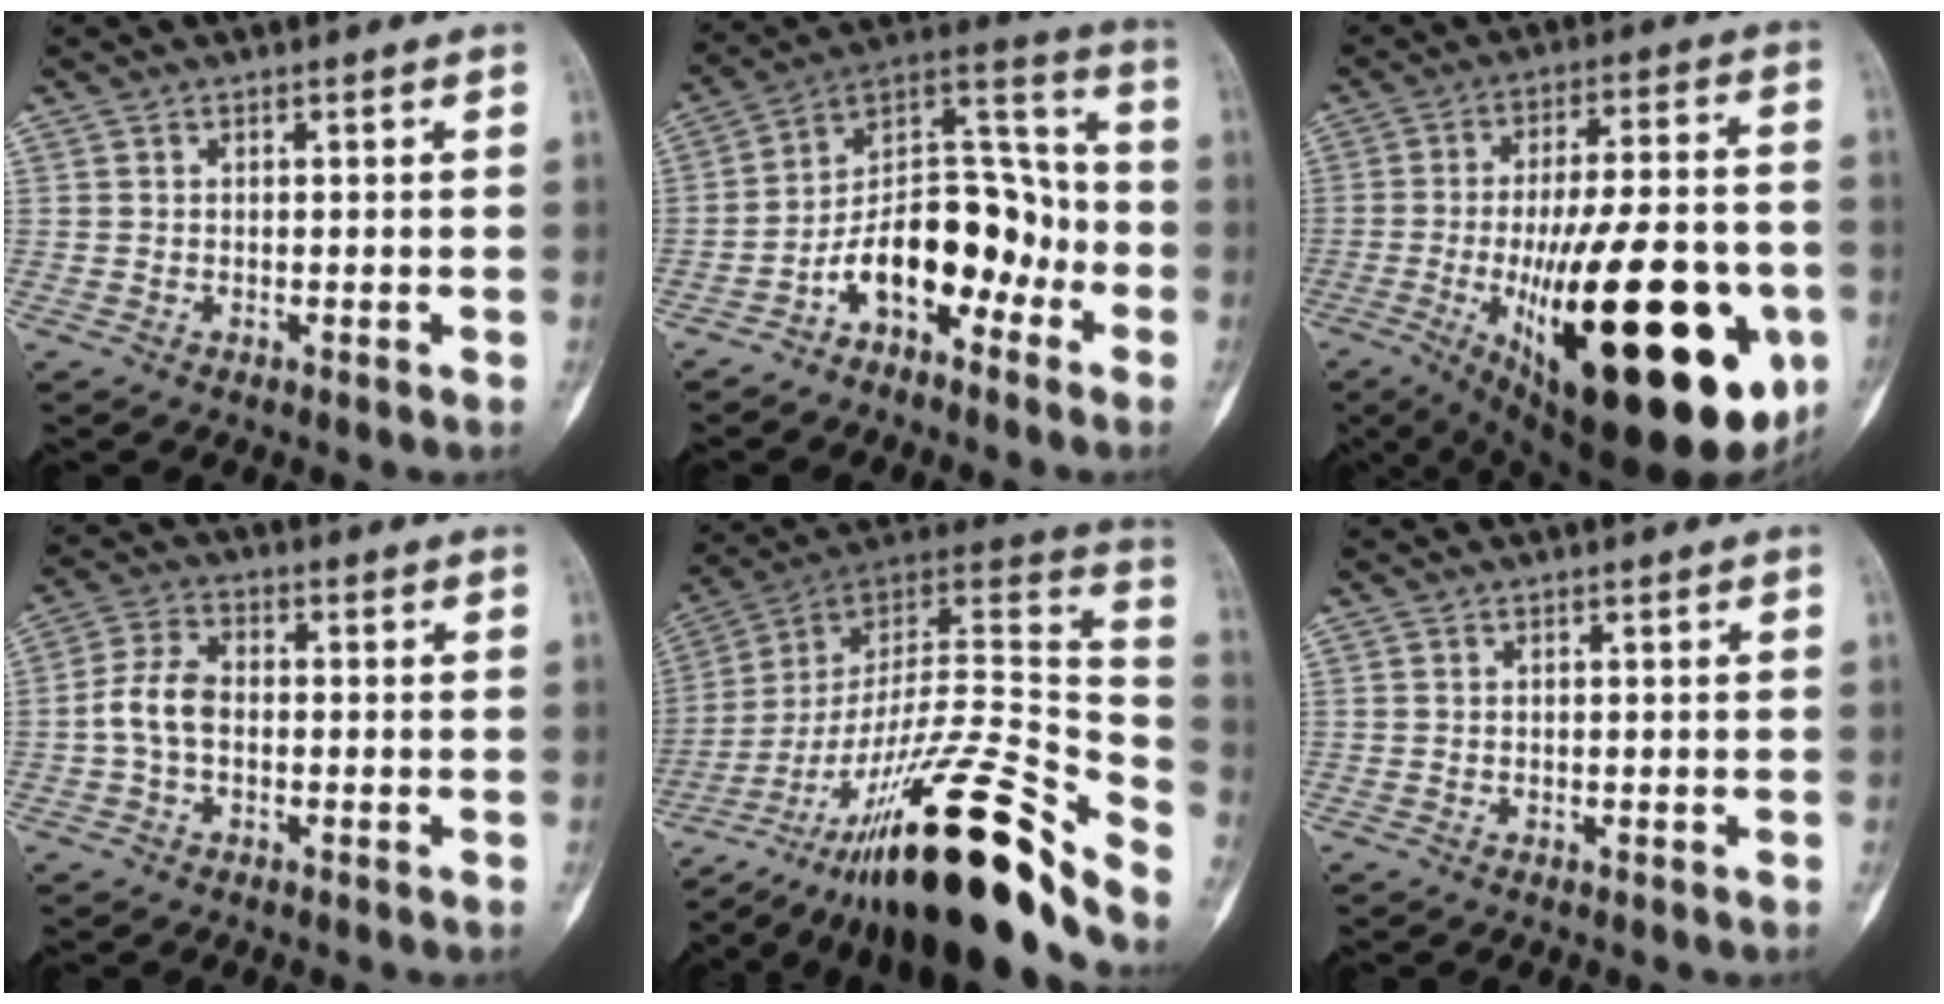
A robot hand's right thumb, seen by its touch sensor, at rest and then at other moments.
{"total": 15.2, "force": [-6.4, 8.5, 10.8], "torque": [-0.150, 0.092, -0.115]}
{"total": 34.9, "force": [-9.5, 12.3, 31.2], "torque": [-0.423, -0.007, -0.121]}
{"total": 6.0, "force": [-1.0, 3.7, 4.6], "torque": [-0.093, 0.019, -0.027]}
{"total": 35.1, "force": [-24.2, 7.5, 24.3], "torque": [-0.315, 0.074, -0.386]}
{"total": 0.0}